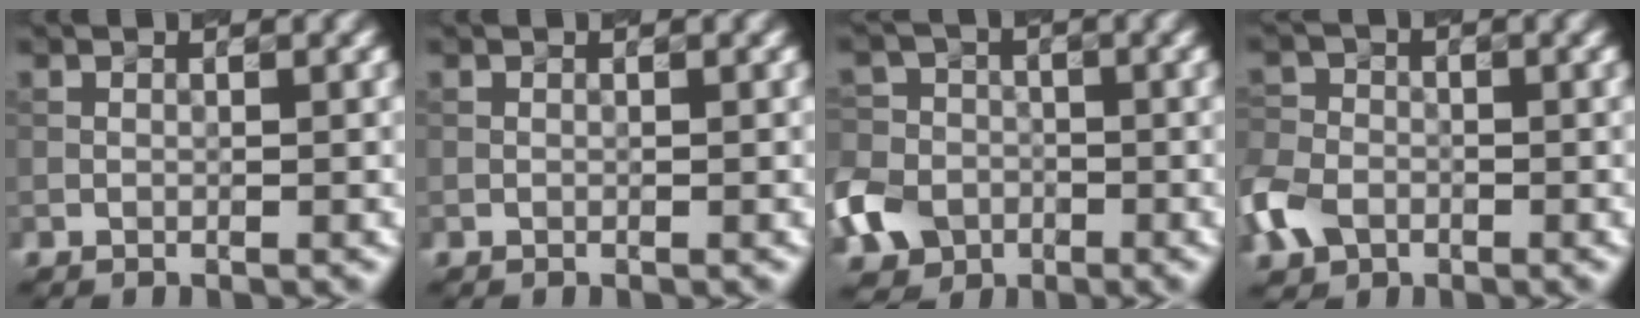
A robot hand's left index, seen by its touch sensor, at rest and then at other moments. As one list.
[{"total": 0.0}, {"total": 6.2, "force": [-3.0, 4.9, 2.4], "torque": [-0.051, -0.009, -0.070]}, {"total": 4.5, "force": [-2.1, 3.4, 2.1], "torque": [-0.054, -0.003, -0.055]}]